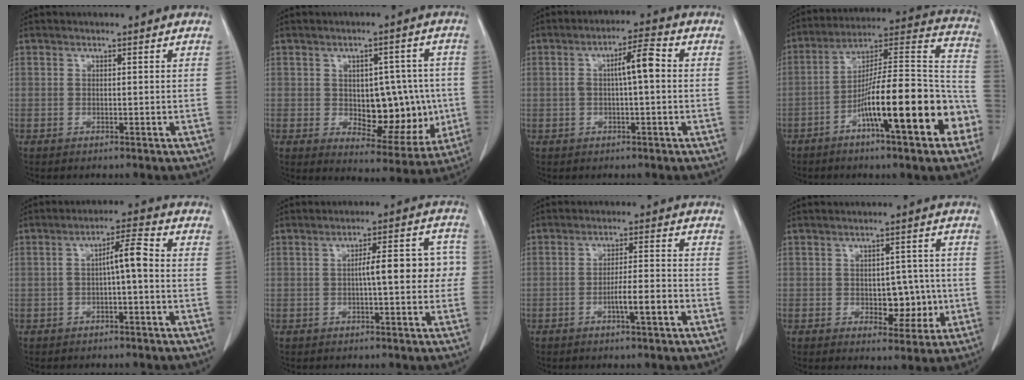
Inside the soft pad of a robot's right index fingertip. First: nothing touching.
{"total": 11.8, "force": [-0.7, 6.5, 9.9], "torque": [-0.117, 0.014, 0.009]}
{"total": 5.5, "force": [0.3, 0.8, 5.4], "torque": [-0.092, 0.019, 0.003]}
{"total": 21.0, "force": [-8.5, 3.2, 19.0], "torque": [-0.253, 0.021, -0.131]}
{"total": 4.9, "force": [-0.5, 0.7, 4.9], "torque": [-0.078, 0.021, -0.007]}
{"total": 7.7, "force": [-0.4, 1.9, 7.4], "torque": [-0.101, 0.036, -0.004]}
{"total": 5.4, "force": [-2.3, 0.3, 4.9], "torque": [-0.080, 0.001, -0.039]}
{"total": 5.9, "force": [-1.0, 3.5, 4.6], "torque": [-0.049, 0.010, -0.004]}